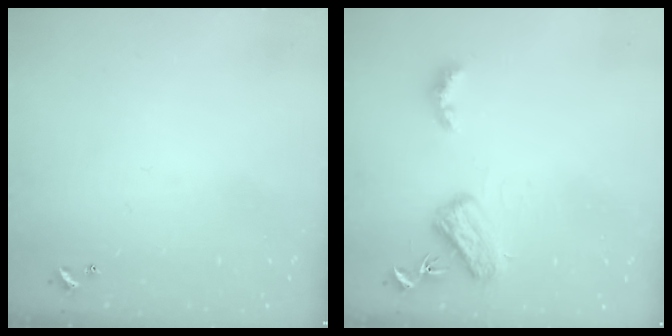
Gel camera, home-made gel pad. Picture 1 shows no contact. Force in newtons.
{"total": 6.0, "press": 6.0, "slide": 0.1}